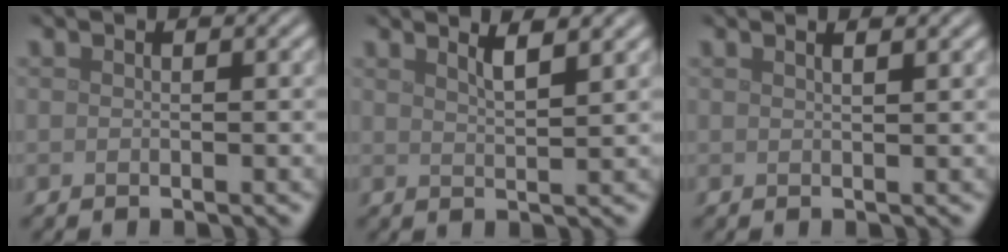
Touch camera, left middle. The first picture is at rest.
{"total": 2.5, "force": [1.7, 0.6, 1.7], "torque": [-0.015, 0.009, 0.020]}
{"total": 2.2, "force": [1.4, 0.9, 1.4], "torque": [-0.001, 0.002, -0.005]}